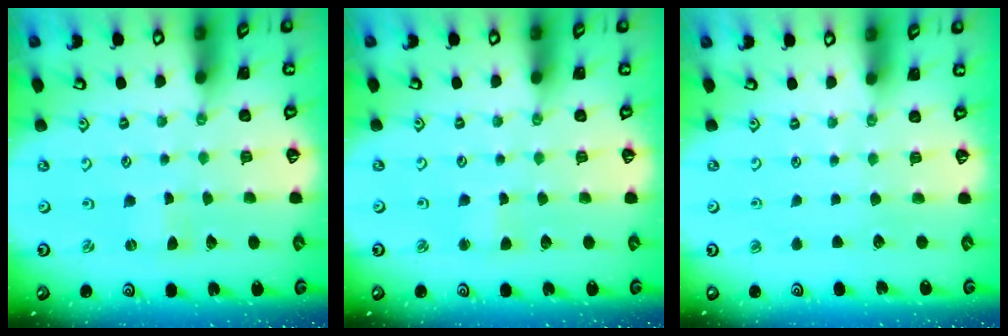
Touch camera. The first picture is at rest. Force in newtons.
{"total": 2.2, "press": 2.2, "slide": 0.2}
{"total": 0.0}